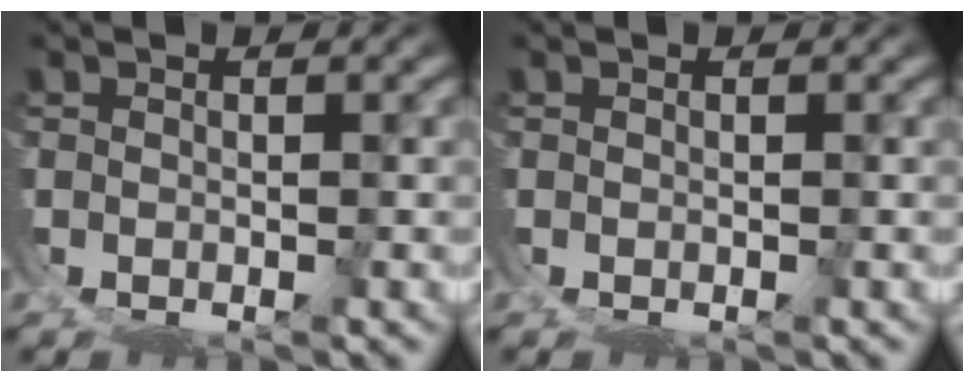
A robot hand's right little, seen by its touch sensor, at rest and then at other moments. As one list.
[{"total": 0.0}]